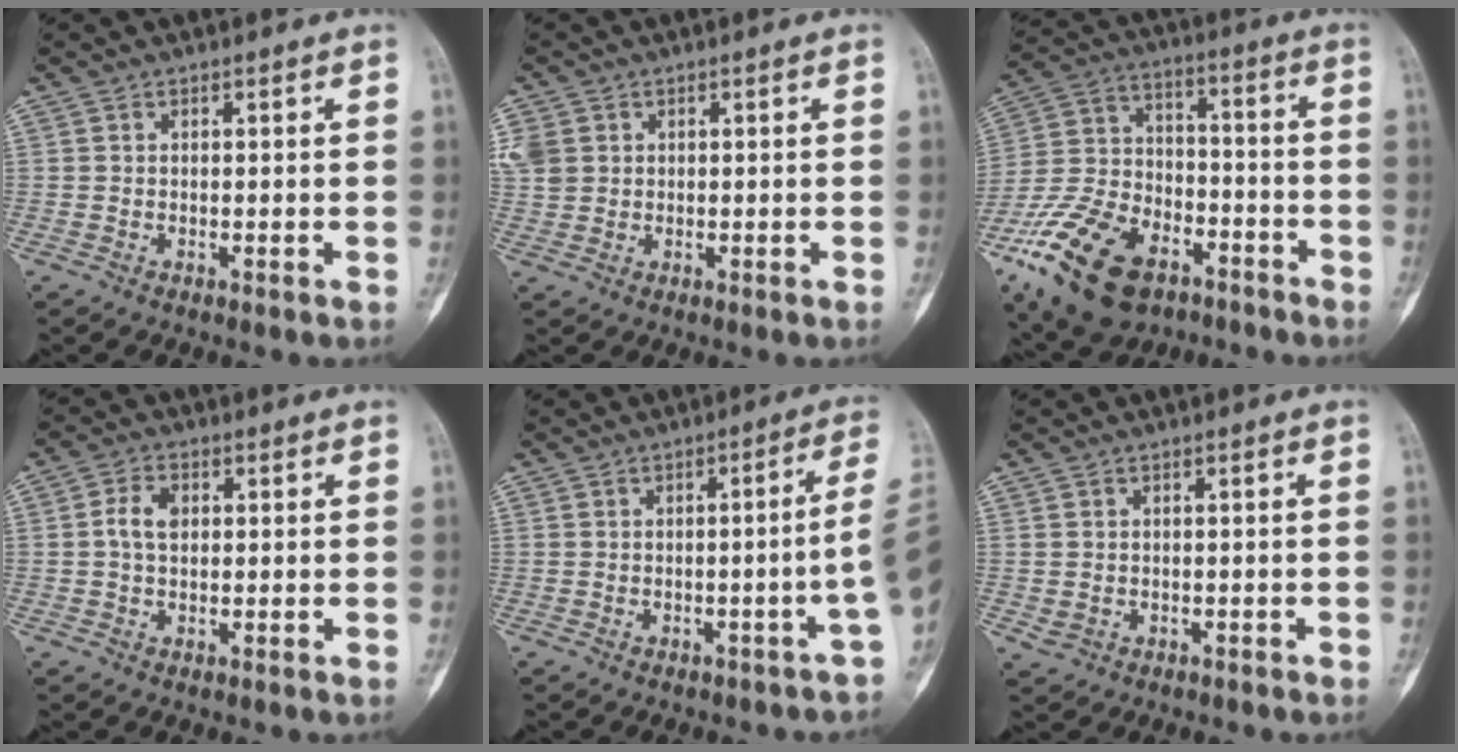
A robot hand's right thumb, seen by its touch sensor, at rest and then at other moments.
{"total": 8.2, "force": [2.2, 6.9, 3.8], "torque": [-0.107, 0.013, 0.052]}
{"total": 21.8, "force": [-12.0, 12.4, 13.3], "torque": [-0.264, 0.057, -0.213]}
{"total": 4.1, "force": [0.5, 2.8, 2.9], "torque": [-0.062, 0.011, 0.008]}
{"total": 5.7, "force": [-1.0, -1.0, 5.5], "torque": [-0.068, 0.023, -0.013]}
{"total": 1.9, "force": [-0.5, 1.6, 1.0], "torque": [-0.019, 0.009, 0.003]}